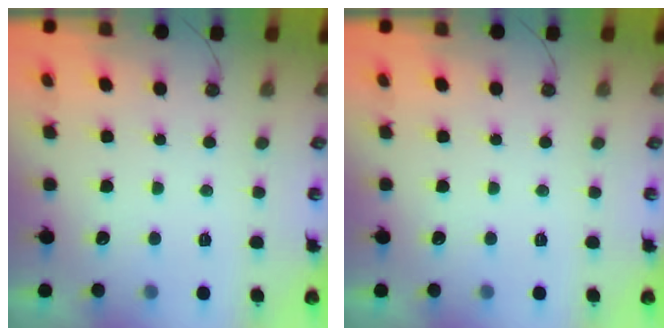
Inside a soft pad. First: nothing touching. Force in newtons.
{"total": 0.0}